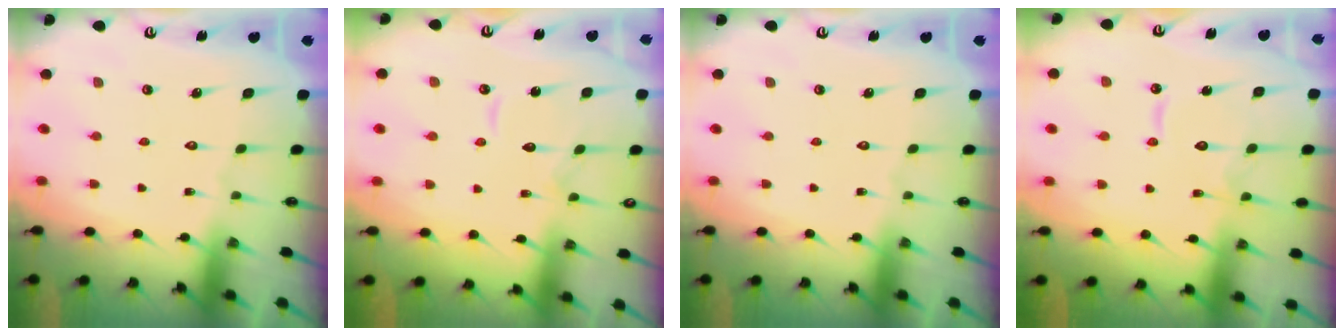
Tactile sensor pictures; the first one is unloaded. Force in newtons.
{"total": 9.0, "press": 9.0, "slide": 0.6}
{"total": 0.0}
{"total": 10.8, "press": 10.7, "slide": 1.1}